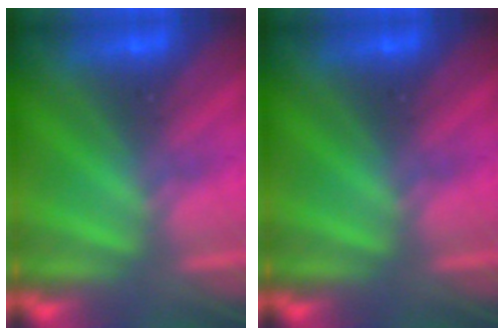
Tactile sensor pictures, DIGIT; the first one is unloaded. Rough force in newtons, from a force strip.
{"total": 0.0}